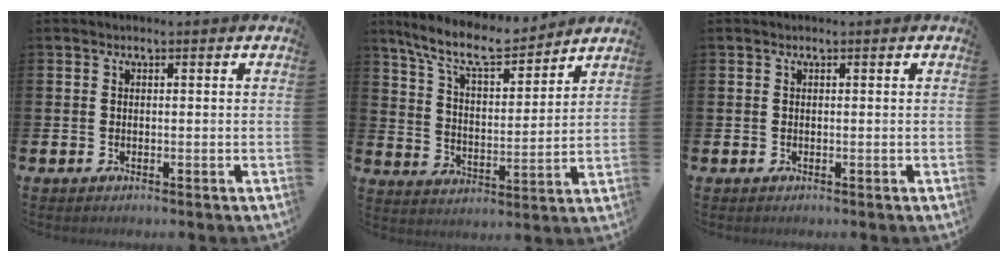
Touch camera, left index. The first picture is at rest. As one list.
[{"total": 9.6, "force": [8.6, 2.3, 3.6], "torque": [-0.099, -0.049, 0.153]}, {"total": 0.0}]